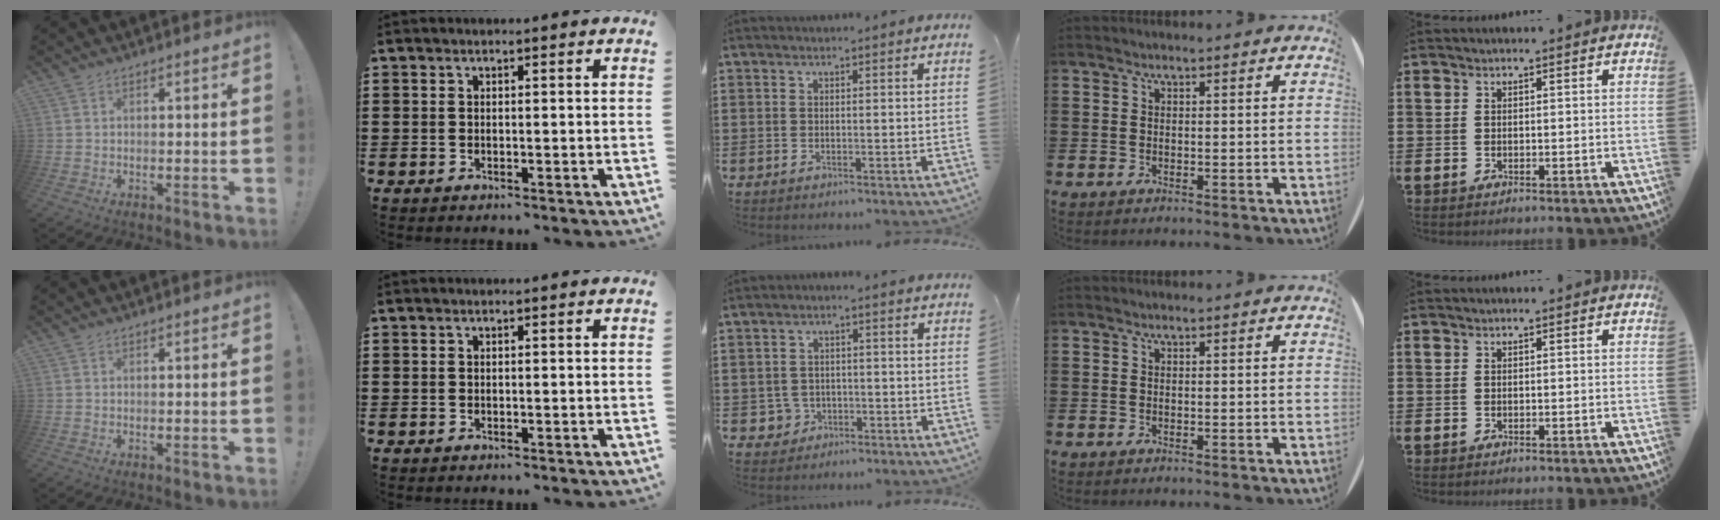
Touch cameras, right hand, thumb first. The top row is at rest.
{"middle": {"total": 2.2, "force": [-0.7, 2.0, 0.5], "torque": [-0.017, 0.002, -0.018]}}